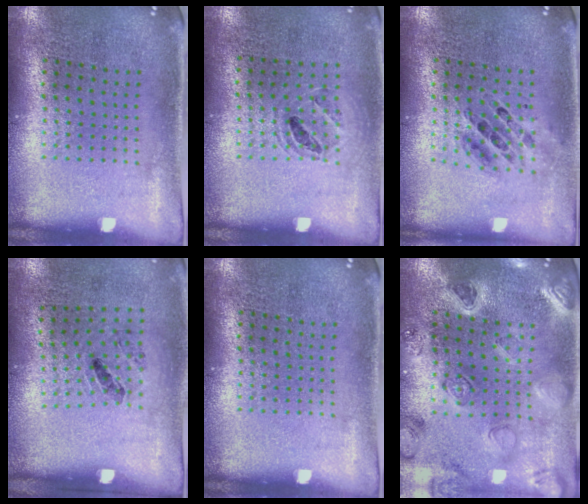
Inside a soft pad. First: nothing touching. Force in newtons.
{"total": 1.0, "press": 0.9, "slide": 0.2}
{"total": 0.6, "press": 0.6, "slide": 0.1}
{"total": 1.2, "press": 0.7, "slide": 0.9}
{"total": 0.0}
{"total": 2.2, "press": 2.2, "slide": 0.2}